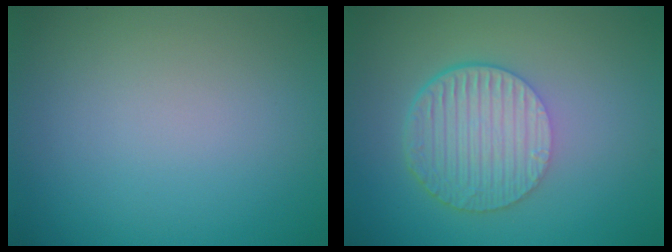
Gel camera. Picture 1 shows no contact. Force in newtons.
{"total": 6.0, "press": 4.1, "slide": 4.4}